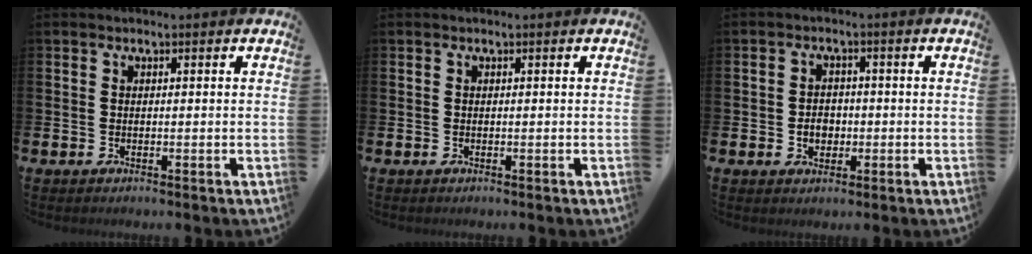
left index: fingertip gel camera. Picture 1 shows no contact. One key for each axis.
{"total": 0.0}
{"total": 2.7, "fx": -0.5, "fy": 2.2, "fz": 1.5, "tx": -0.012, "ty": -0.003, "tz": -0.017}